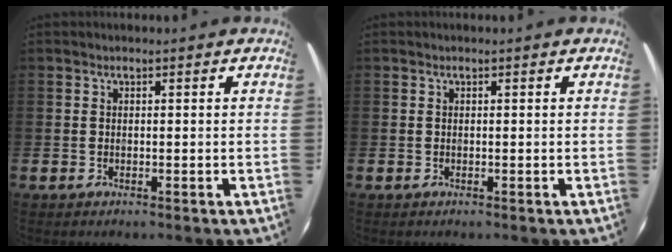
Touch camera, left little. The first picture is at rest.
{"total": 0.0}